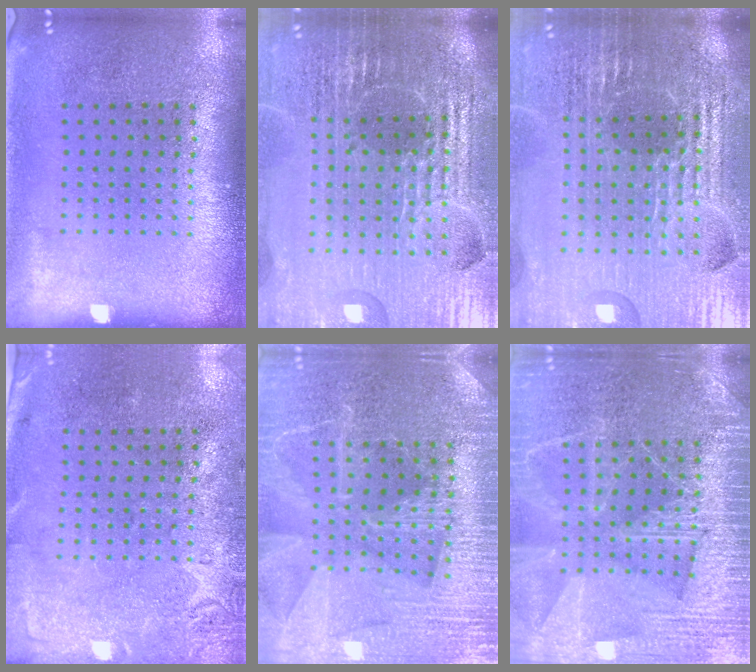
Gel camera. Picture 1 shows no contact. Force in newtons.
{"total": 6.7, "press": 5.9, "slide": 3.2}
{"total": 5.9, "press": 5.3, "slide": 2.6}
{"total": 2.8, "press": 2.2, "slide": 1.8}
{"total": 4.0, "press": 3.7, "slide": 1.3}
{"total": 6.5, "press": 6.5, "slide": 0.8}